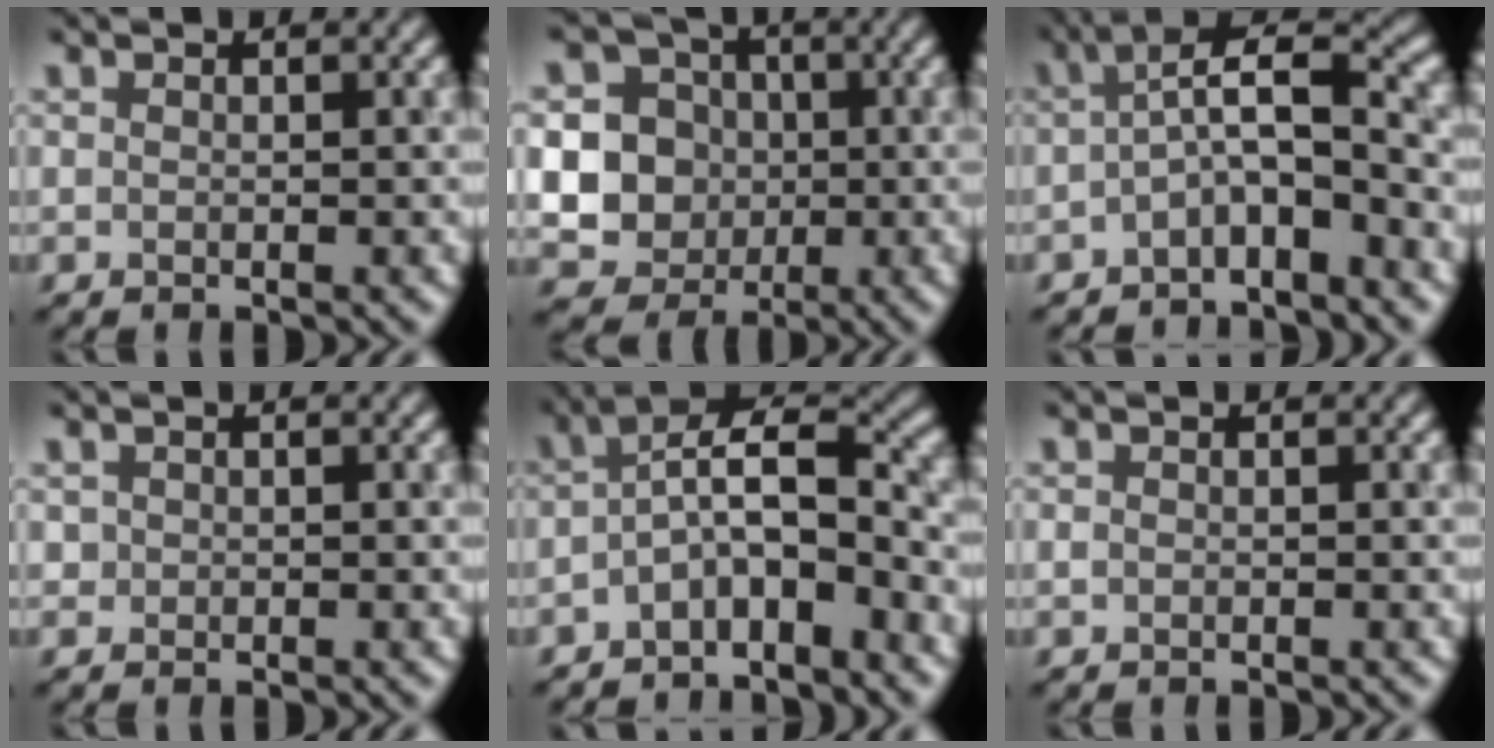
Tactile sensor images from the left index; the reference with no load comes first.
{"total": 12.0, "force": [-0.7, 11.5, 3.1], "torque": [-0.091, 0.002, -0.027]}
{"total": 4.6, "force": [-1.7, 1.3, 4.0], "torque": [-0.068, 0.020, -0.036]}
{"total": 0.6, "force": [0.0, 0.5, -0.3], "torque": [0.013, 0.001, -0.001]}
{"total": 5.6, "force": [-2.4, 1.9, 4.6], "torque": [-0.078, 0.021, -0.053]}
{"total": 0.0}